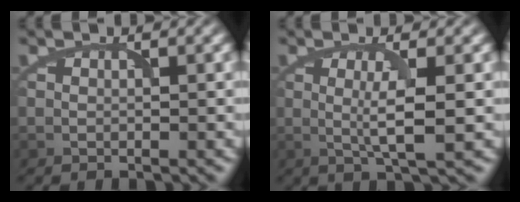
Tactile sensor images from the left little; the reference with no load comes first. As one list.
[{"total": 3.1, "force": [-0.1, 0.4, 3.1], "torque": [-0.054, -0.001, 0.003]}]